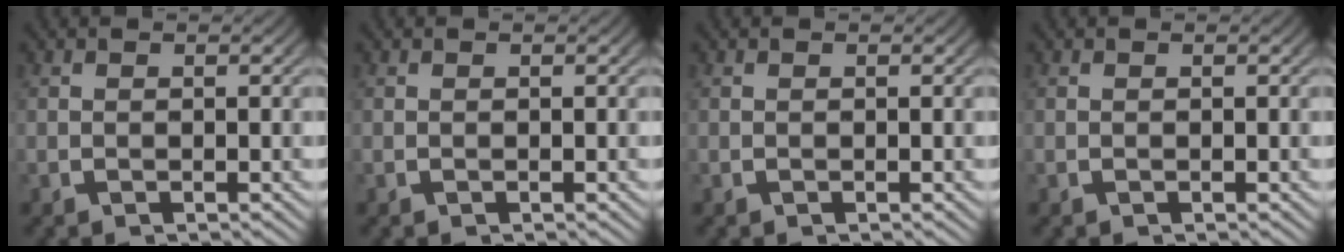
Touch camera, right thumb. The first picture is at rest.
{"total": 0.0}
{"total": 0.0}
{"total": 0.0}